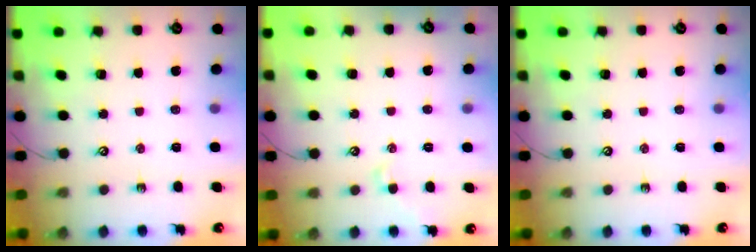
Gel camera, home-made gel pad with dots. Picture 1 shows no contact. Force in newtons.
{"total": 0.5, "press": 0.1, "slide": 0.5}
{"total": 0.0}